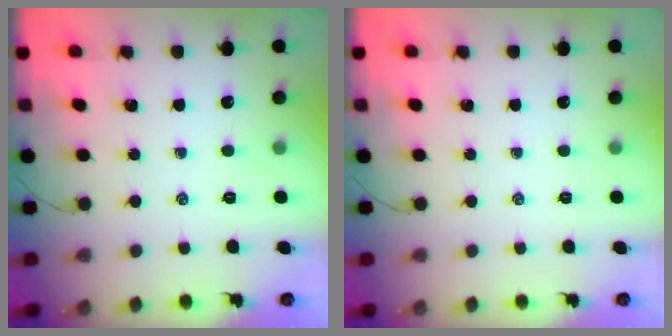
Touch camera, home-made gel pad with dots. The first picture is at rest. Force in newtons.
{"total": 0.0}